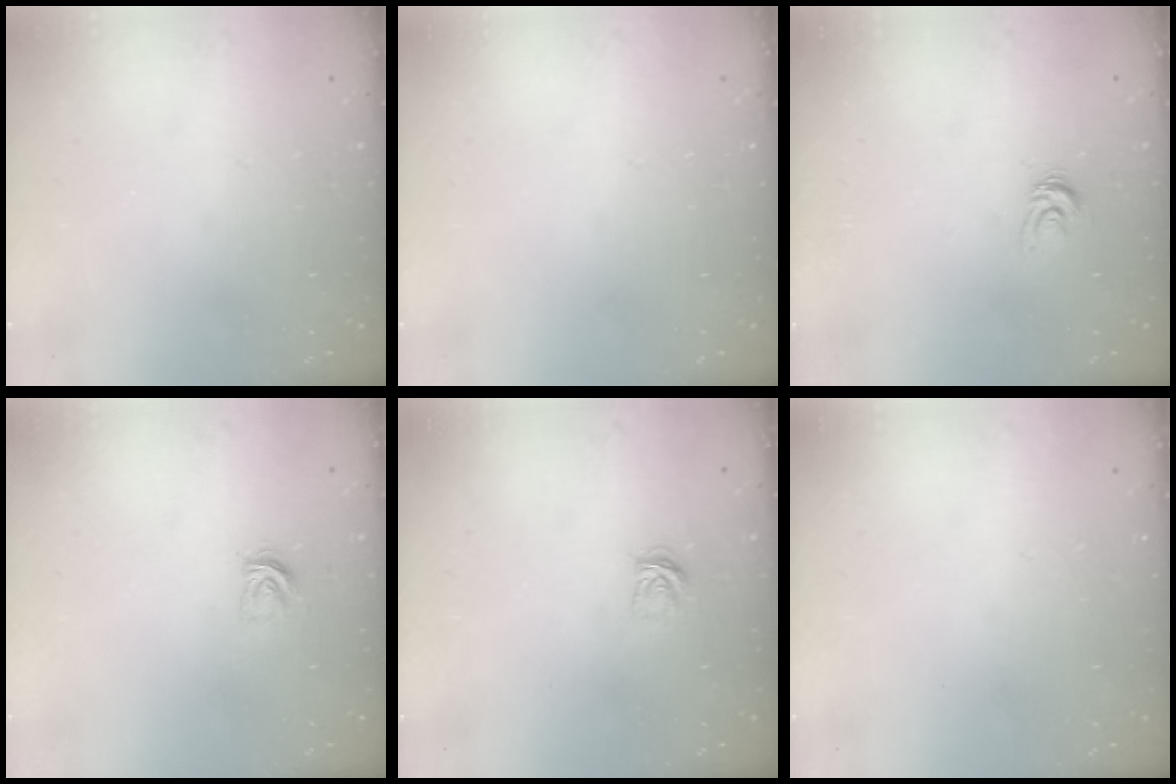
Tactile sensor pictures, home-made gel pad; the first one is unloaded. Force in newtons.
{"total": 0.0}
{"total": 3.6, "press": 3.6, "slide": 0.2}
{"total": 3.5, "press": 3.4, "slide": 0.3}
{"total": 3.5, "press": 3.5, "slide": 0.4}
{"total": 0.0}